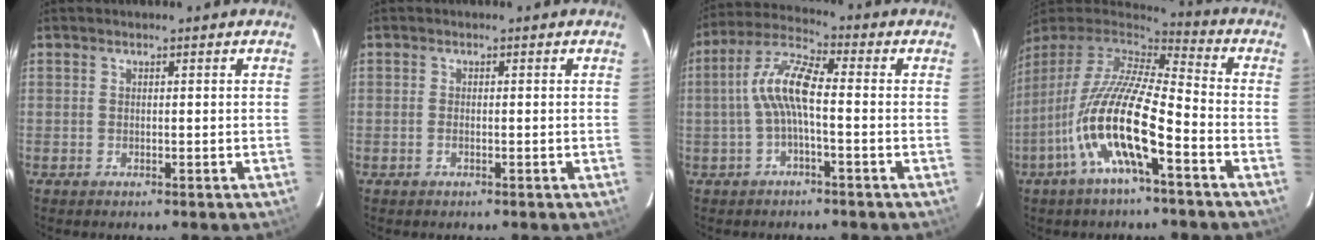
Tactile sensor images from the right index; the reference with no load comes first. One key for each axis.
{"total": 1.0, "fx": -0.4, "fy": 0.5, "fz": 0.8, "tx": -0.018, "ty": 0.000, "tz": -0.008}
{"total": 8.3, "fx": -1.0, "fy": 2.0, "fz": 8.0, "tx": -0.174, "ty": 0.016, "tz": -0.018}
{"total": 18.2, "fx": -7.7, "fy": 4.3, "fz": 15.9, "tx": -0.294, "ty": -0.030, "tz": -0.153}